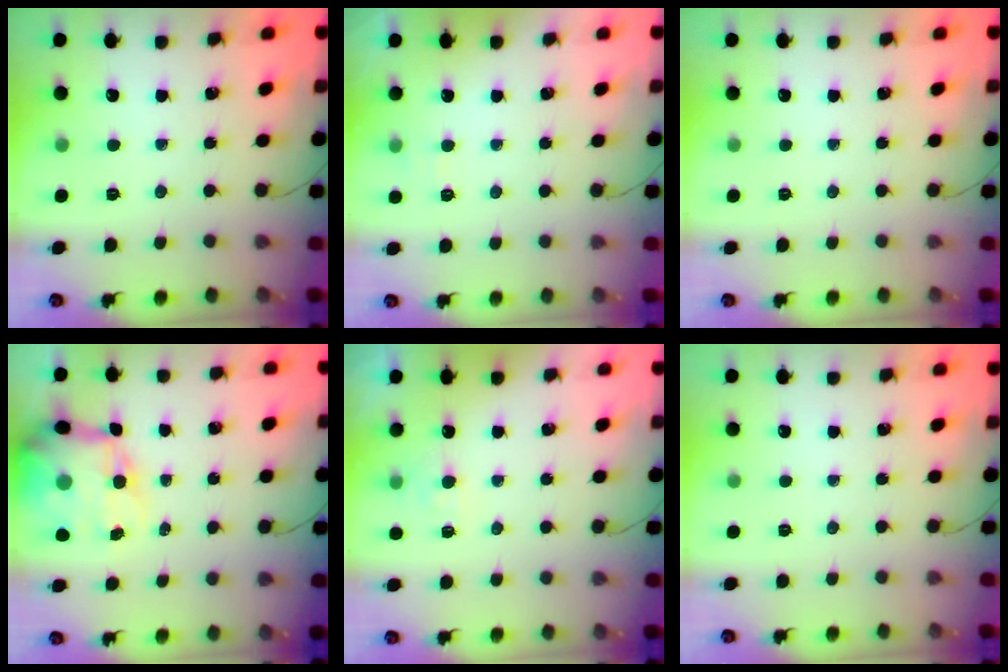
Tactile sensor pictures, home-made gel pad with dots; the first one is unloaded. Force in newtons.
{"total": 3.1, "press": 2.5, "slide": 1.8}
{"total": 0.0}
{"total": 13.1, "press": 12.6, "slide": 3.7}
{"total": 2.5, "press": 2.1, "slide": 1.5}
{"total": 0.0}